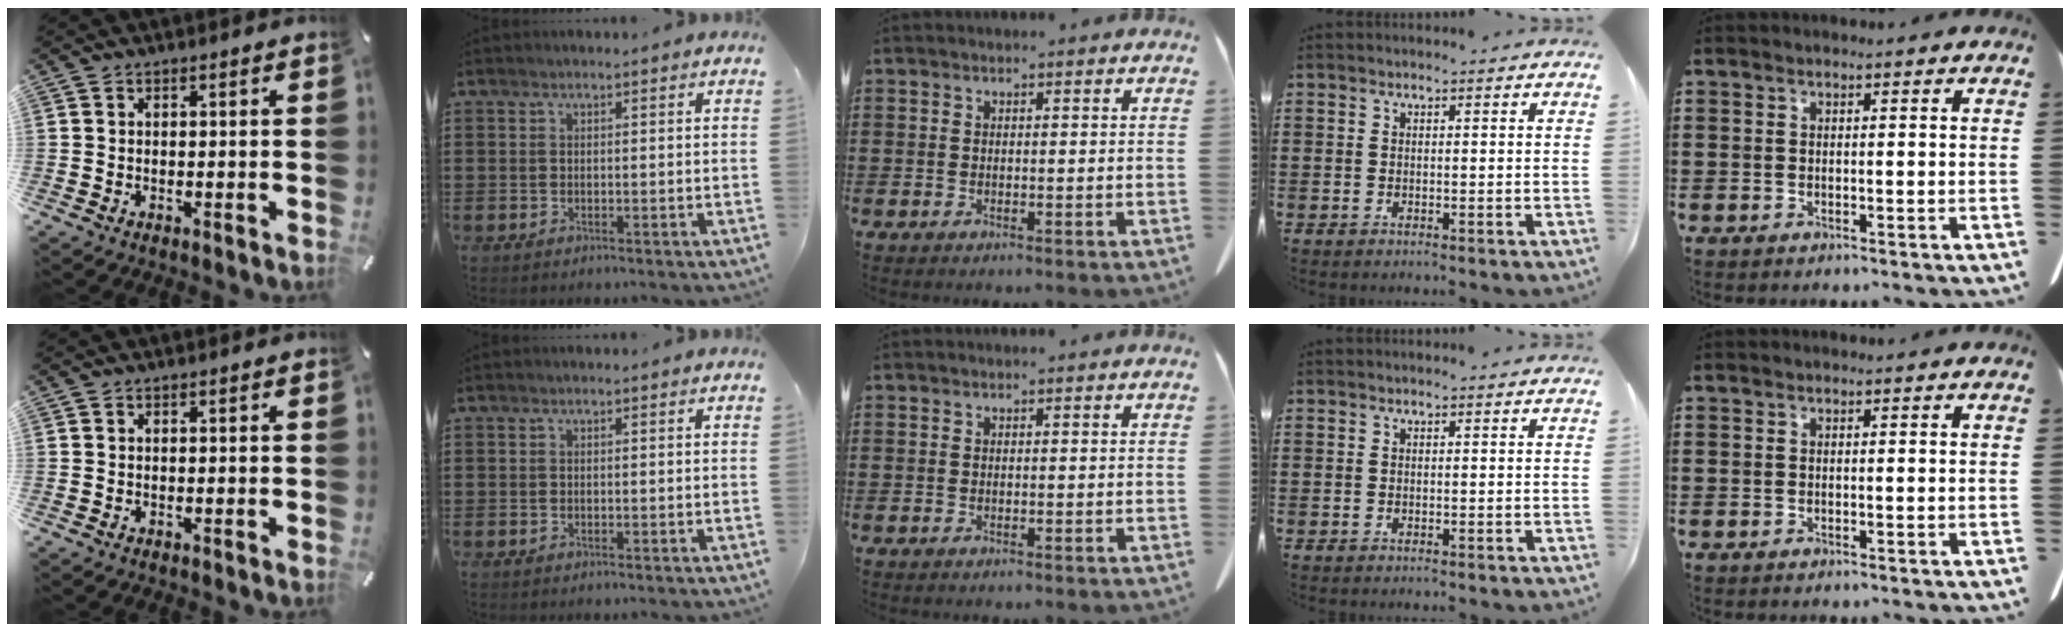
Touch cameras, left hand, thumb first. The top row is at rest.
{}